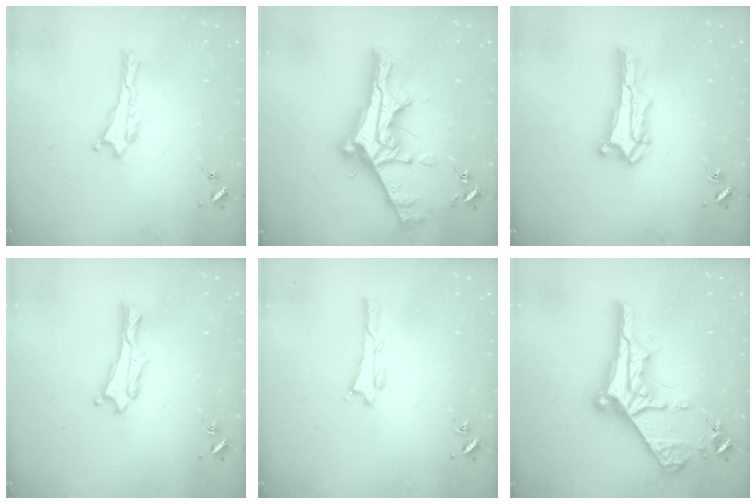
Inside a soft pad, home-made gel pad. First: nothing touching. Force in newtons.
{"total": 11.7, "press": 11.6, "slide": 1.1}
{"total": 1.5, "press": 1.5, "slide": 0.2}
{"total": 0.8, "press": 0.7, "slide": 0.2}
{"total": 0.6, "press": 0.6, "slide": 0.1}
{"total": 10.5, "press": 10.5, "slide": 1.2}